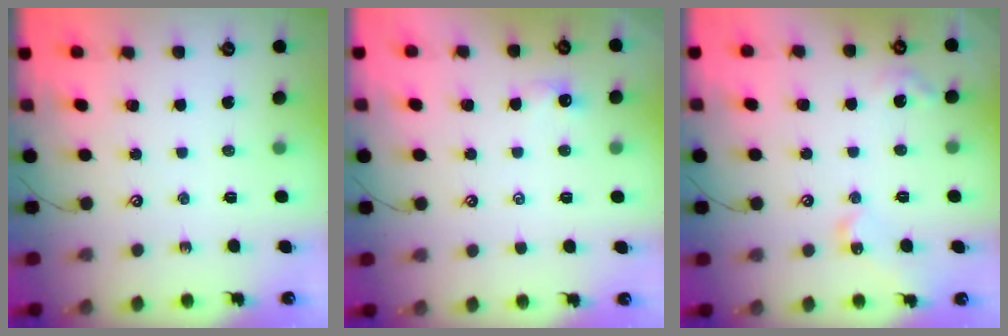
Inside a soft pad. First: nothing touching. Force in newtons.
{"total": 0.8, "press": 0.7, "slide": 0.5}
{"total": 6.3, "press": 6.2, "slide": 0.7}